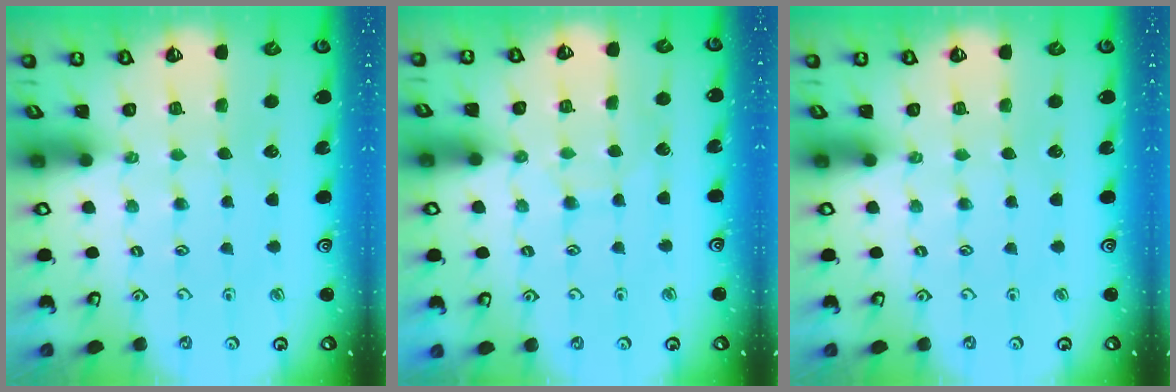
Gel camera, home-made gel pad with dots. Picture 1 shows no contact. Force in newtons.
{"total": 6.0, "press": 6.0, "slide": 0.6}
{"total": 0.0}